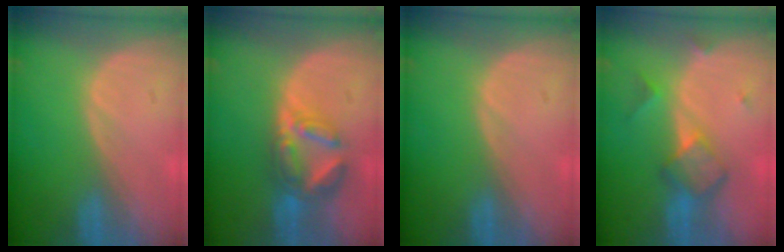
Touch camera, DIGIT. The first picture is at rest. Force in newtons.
{"total": 7.2, "press": 6.2, "slide": 3.5}
{"total": 0.0}
{"total": 5.7, "press": 5.4, "slide": 1.7}